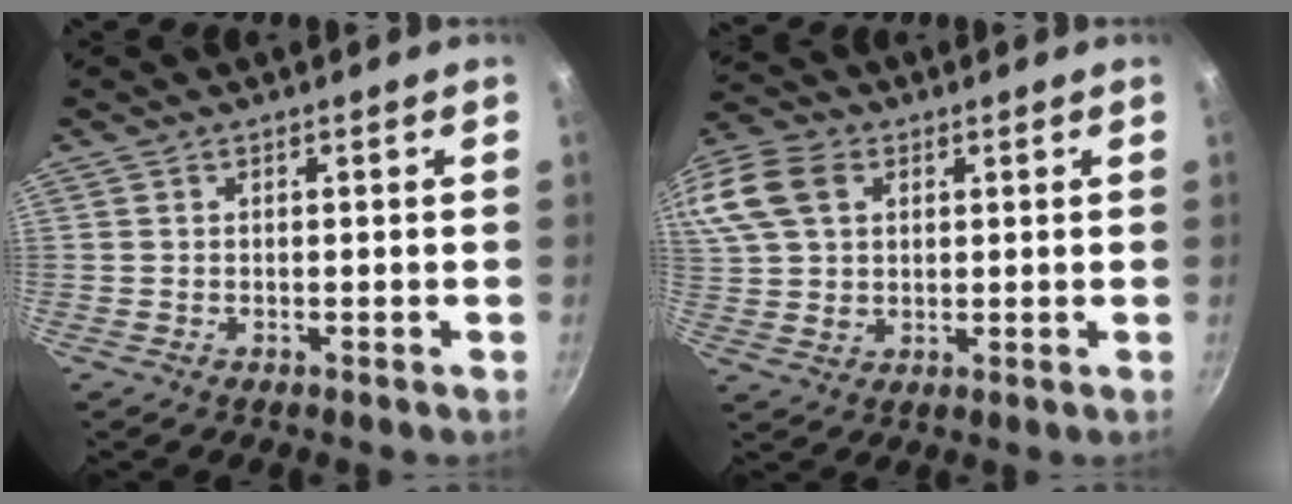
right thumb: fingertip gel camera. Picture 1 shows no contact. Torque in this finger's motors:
{"motor_torque": [-0.54, 0.73, 0.36, -0.29, 0.10]}